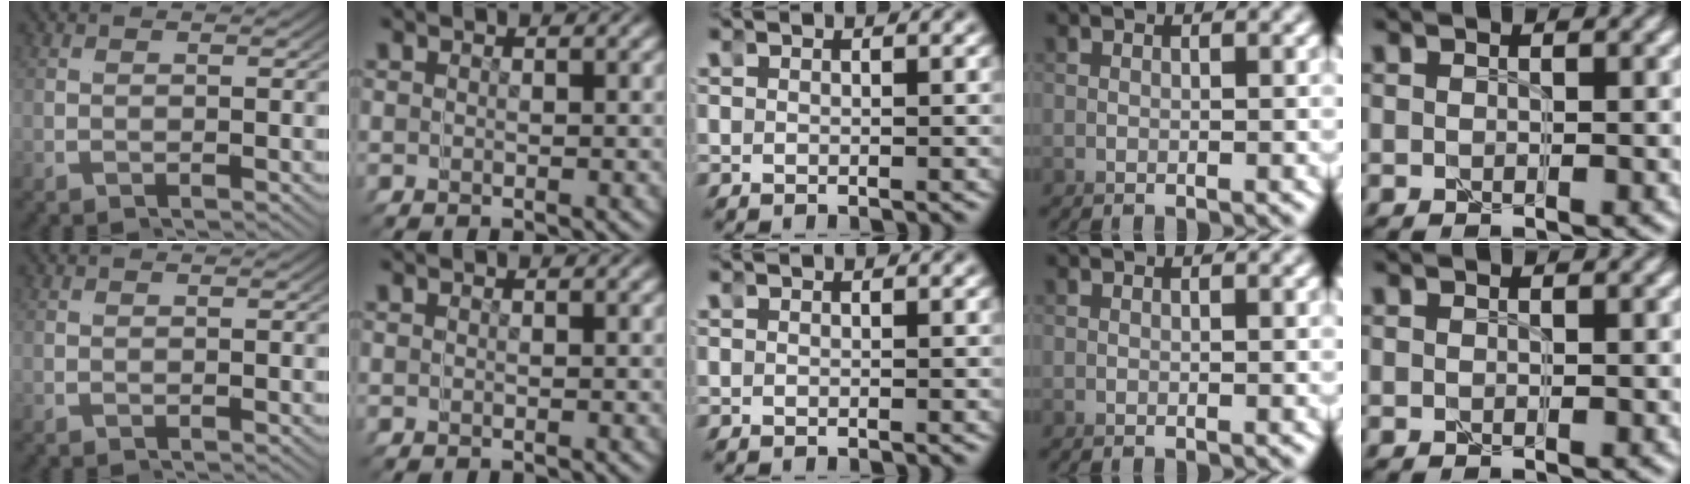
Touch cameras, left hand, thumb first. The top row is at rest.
{}